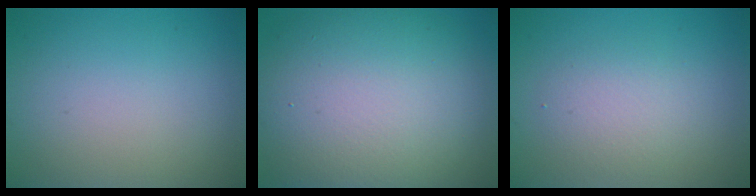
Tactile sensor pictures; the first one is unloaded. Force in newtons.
{"total": 13.8, "press": 13.8, "slide": 1.2}
{"total": 2.8, "press": 2.8, "slide": 0.3}